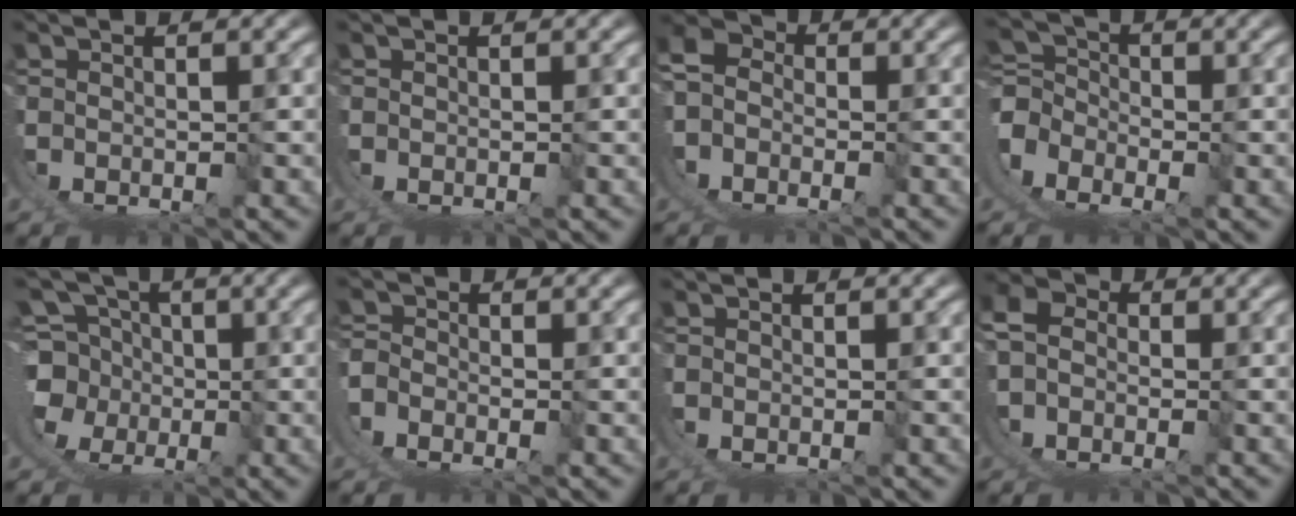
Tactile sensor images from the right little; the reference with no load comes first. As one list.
[{"total": 0.0}, {"total": 9.3, "force": [0.1, 8.3, 4.2], "torque": [-0.091, -0.001, -0.017]}, {"total": 7.7, "force": [-1.3, 6.8, 3.3], "torque": [-0.088, -0.025, -0.025]}, {"total": 10.6, "force": [-0.5, 9.8, 4.1], "torque": [-0.110, -0.034, -0.008]}, {"total": 3.3, "force": [-1.2, 2.9, 1.1], "torque": [-0.026, -0.009, -0.025]}, {"total": 0.0}, {"total": 8.4, "force": [0.1, 7.6, 3.5], "torque": [-0.070, 0.006, -0.022]}]